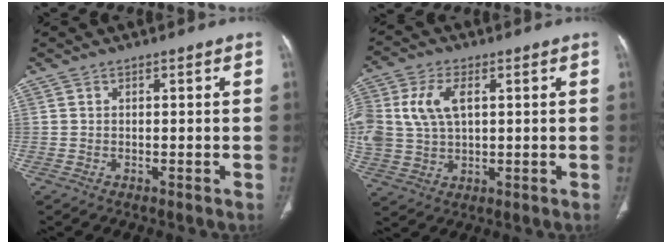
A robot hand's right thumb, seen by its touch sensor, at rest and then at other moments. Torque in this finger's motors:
{"motor_torque": [0.09, 0.13, 0.86, 0.84, 0.18]}